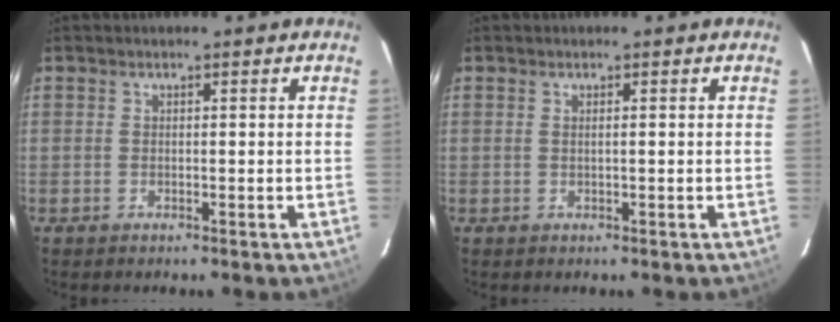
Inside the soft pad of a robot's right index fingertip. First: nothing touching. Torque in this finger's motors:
{"motor_torque": [-0.06, -0.02, -0.08, 0.00]}